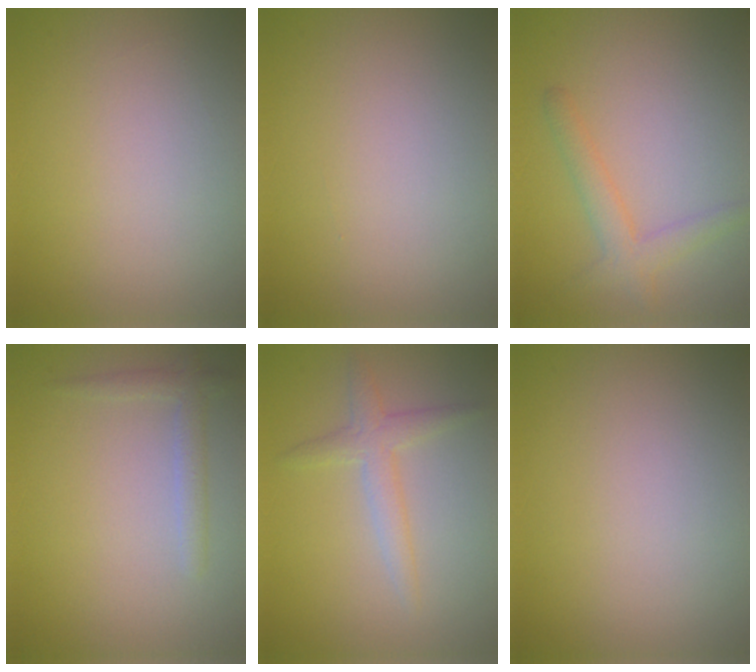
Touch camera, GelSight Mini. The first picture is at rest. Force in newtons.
{"total": 0.0}
{"total": 2.5, "press": 2.5, "slide": 0.1}
{"total": 1.7, "press": 1.6, "slide": 0.1}
{"total": 2.3, "press": 2.3, "slide": 0.1}
{"total": 0.0}